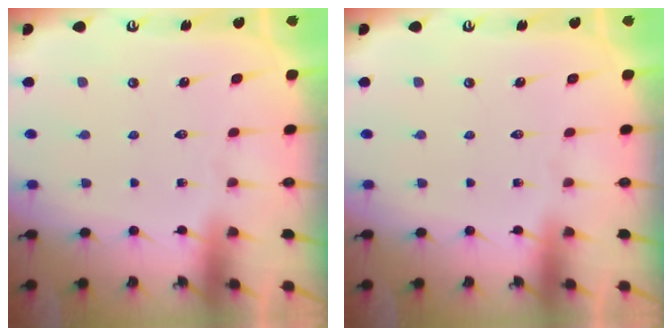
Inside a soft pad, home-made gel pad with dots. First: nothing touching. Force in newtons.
{"total": 0.0}